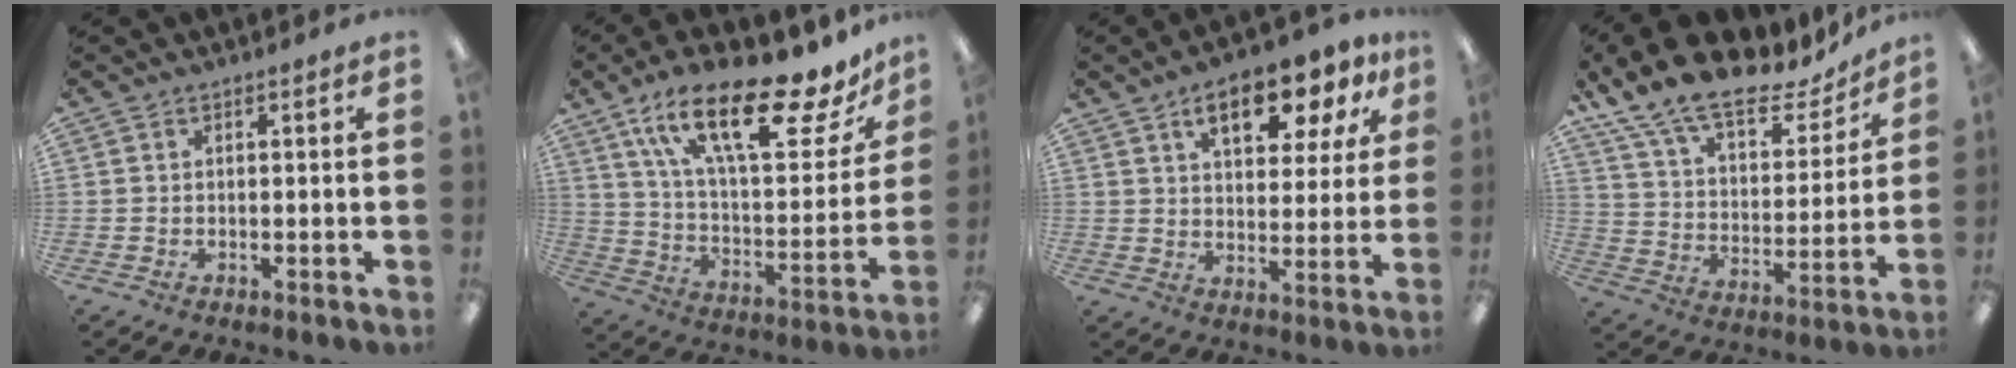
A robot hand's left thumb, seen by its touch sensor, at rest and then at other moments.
{"total": 24.8, "force": [16.1, 8.0, 17.0], "torque": [-0.276, -0.089, 0.267]}
{"total": 12.0, "force": [7.1, 5.4, 8.0], "torque": [-0.109, -0.023, 0.118]}
{"total": 17.4, "force": [13.9, 6.5, 8.3], "torque": [-0.150, -0.099, 0.244]}